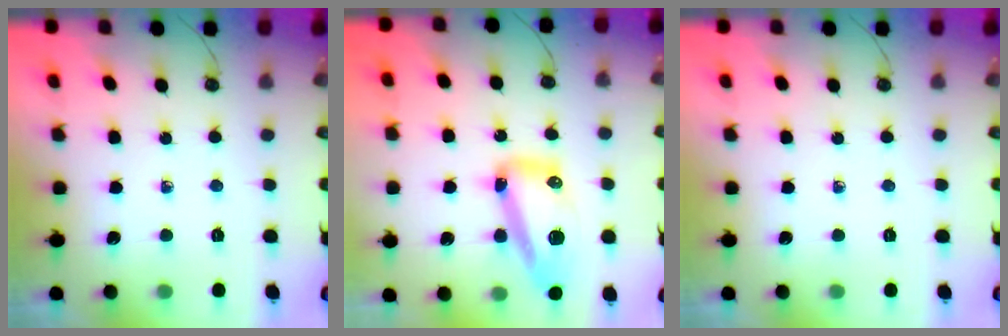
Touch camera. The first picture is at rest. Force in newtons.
{"total": 13.6, "press": 13.6, "slide": 1.3}
{"total": 0.0}